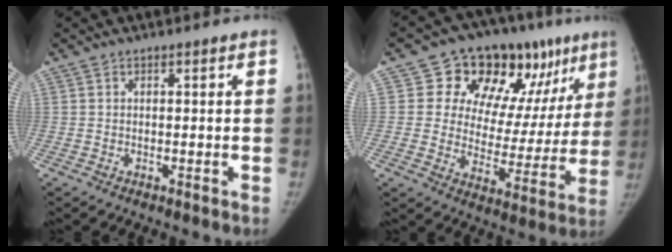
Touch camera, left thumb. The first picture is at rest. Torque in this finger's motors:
{"motor_torque": [-0.06, 0.40, 0.30, -0.38, 0.01]}